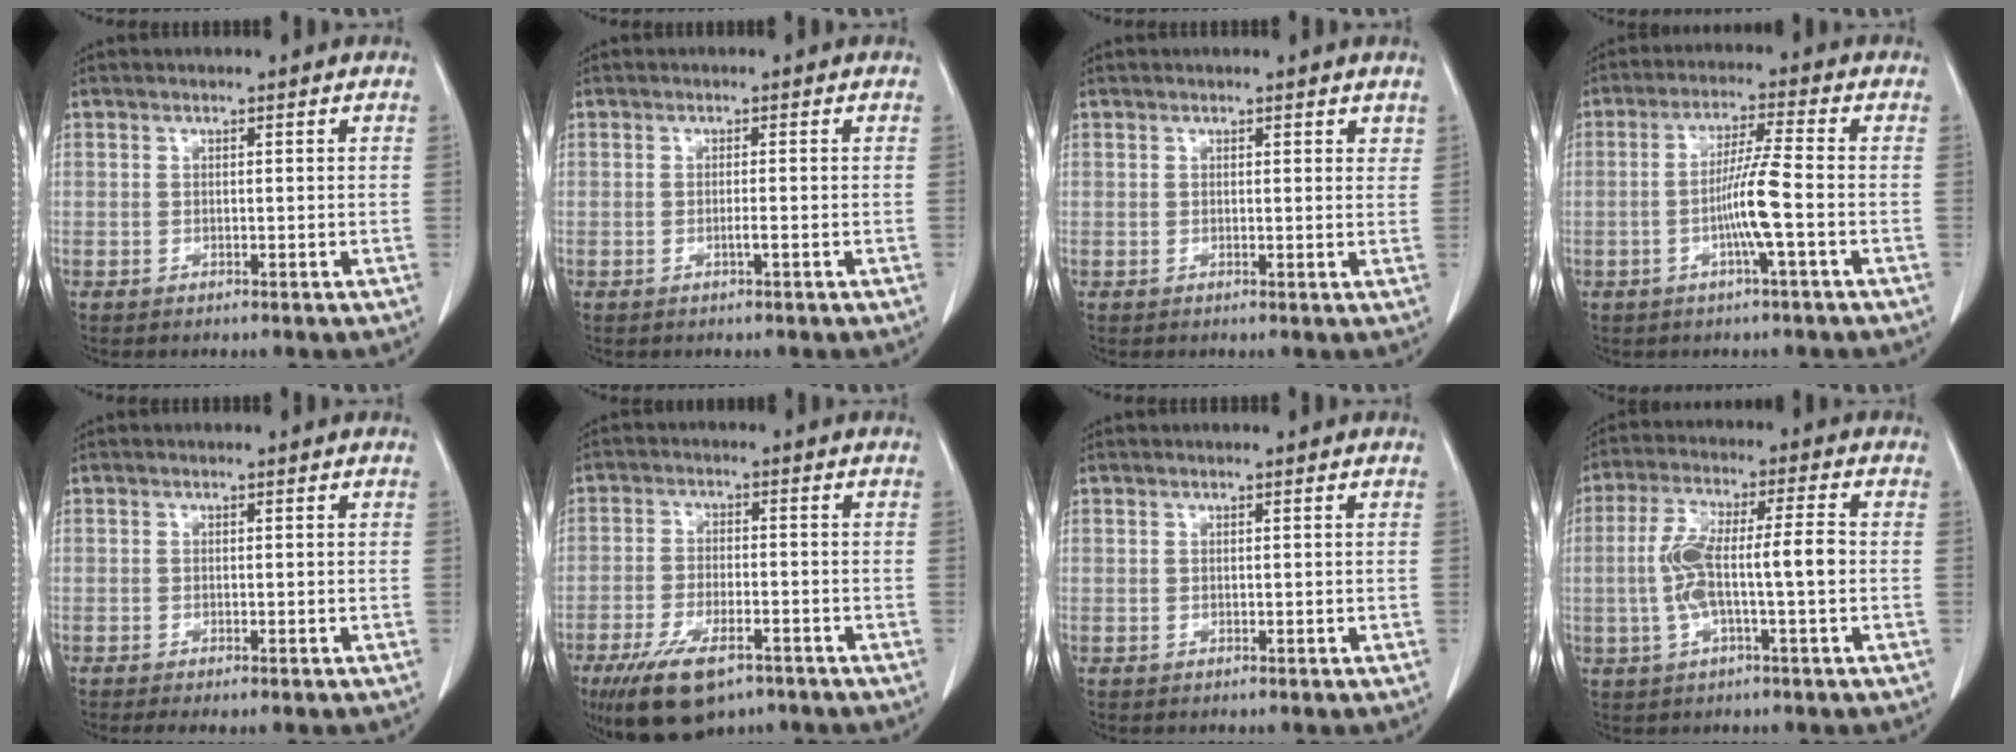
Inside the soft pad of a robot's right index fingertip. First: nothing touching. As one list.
[{"total": 0.9, "force": [-0.3, -0.1, 0.9], "torque": [-0.018, -0.001, -0.006]}, {"total": 1.6, "force": [1.3, 0.6, 0.7], "torque": [0.002, -0.003, 0.012]}, {"total": 6.8, "force": [-1.7, -0.8, 6.5], "torque": [-0.128, 0.000, -0.035]}, {"total": 1.7, "force": [-0.8, 0.4, 1.4], "torque": [-0.023, -0.005, -0.012]}, {"total": 10.8, "force": [-7.0, 4.0, 7.2], "torque": [-0.135, -0.016, -0.116]}, {"total": 0.0}, {"total": 9.2, "force": [-1.0, 1.4, 9.1], "torque": [-0.181, 0.022, -0.021]}]